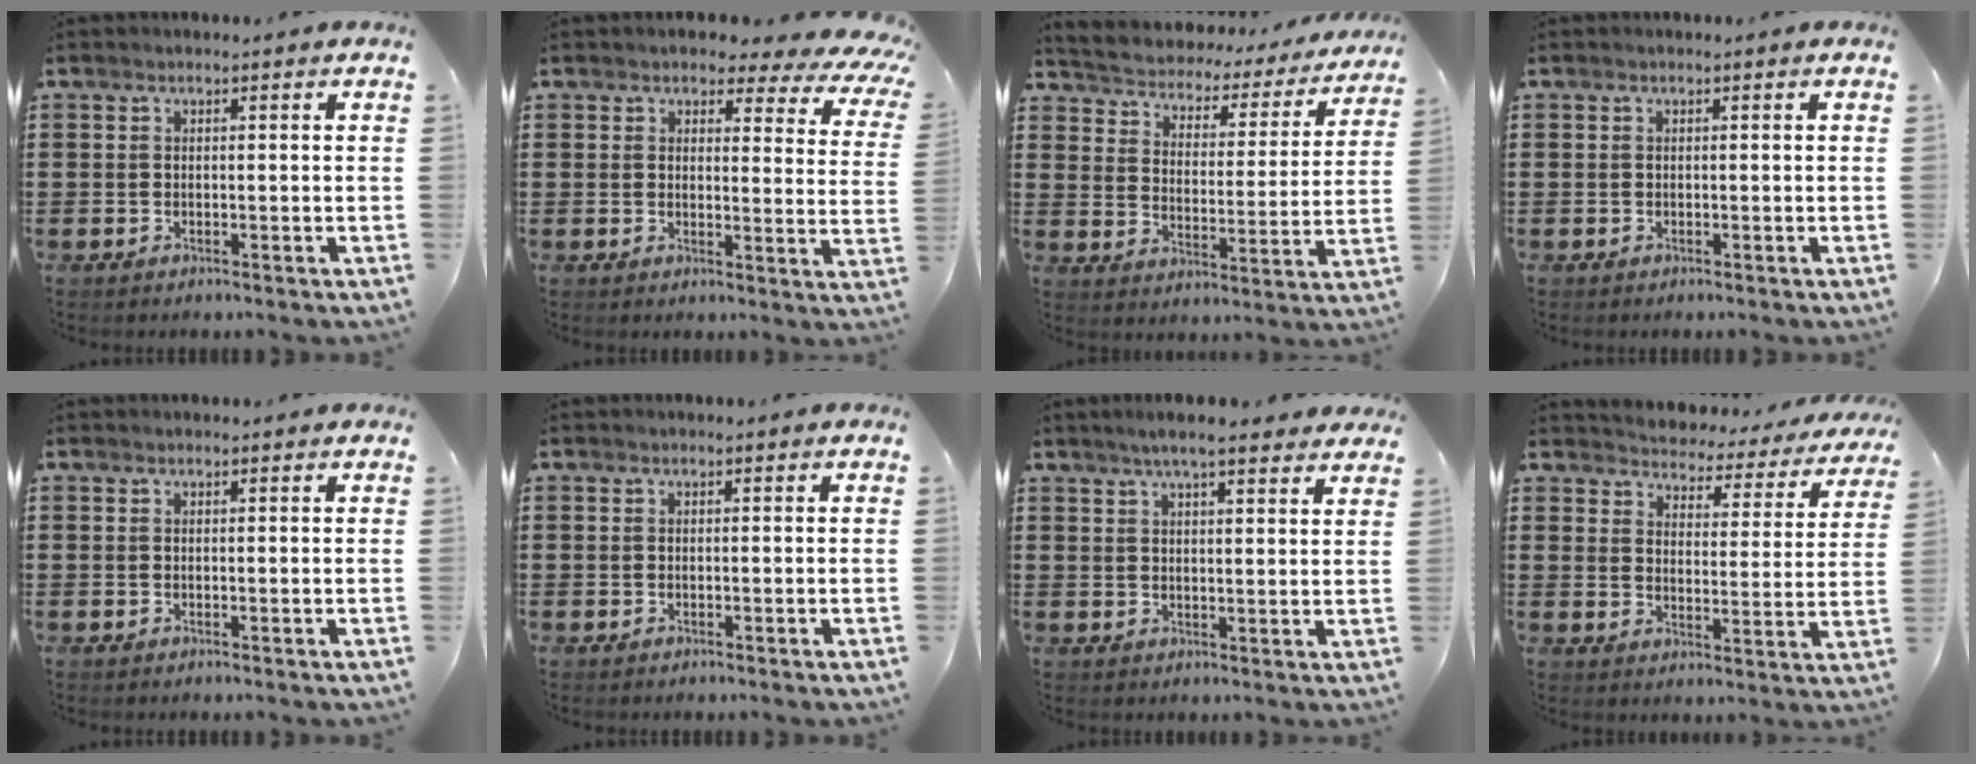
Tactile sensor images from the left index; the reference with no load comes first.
{"total": 3.6, "force": [2.9, 1.1, 1.7], "torque": [-0.034, -0.021, 0.045]}
{"total": 2.1, "force": [1.9, 0.7, 0.1], "torque": [-0.022, -0.028, 0.020]}
{"total": 0.0}
{"total": 0.0}
{"total": 0.0}
{"total": 4.8, "force": [3.9, 0.4, 2.8], "torque": [-0.063, -0.005, 0.070]}
{"total": 3.2, "force": [3.2, 0.1, -0.2], "torque": [-0.014, -0.040, 0.046]}